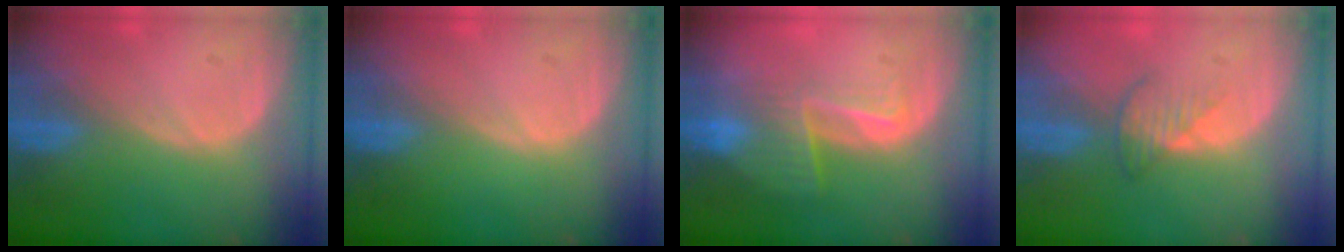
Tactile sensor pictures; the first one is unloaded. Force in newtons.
{"total": 0.0}
{"total": 6.6, "press": 5.5, "slide": 3.5}
{"total": 3.3, "press": 2.9, "slide": 1.4}